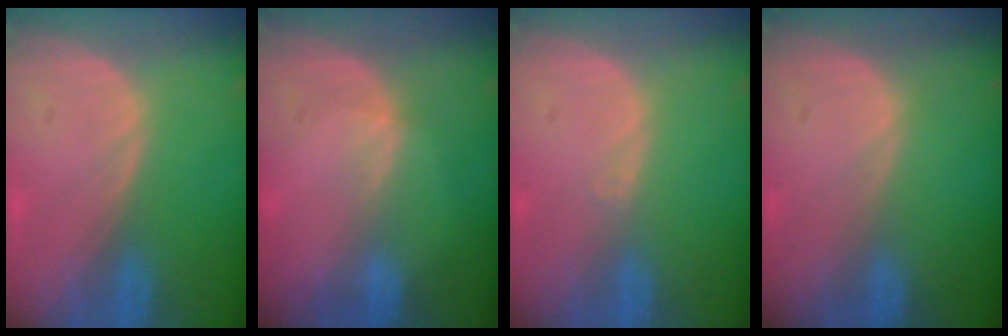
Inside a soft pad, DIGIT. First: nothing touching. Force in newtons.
{"total": 1.3, "press": 0.9, "slide": 0.9}
{"total": 0.6, "press": 0.4, "slide": 0.4}
{"total": 0.0}